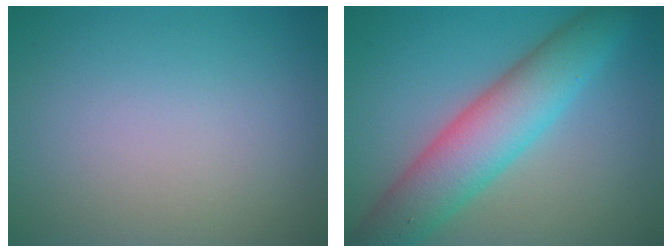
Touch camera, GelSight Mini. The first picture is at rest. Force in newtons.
{"total": 7.4, "press": 7.4, "slide": 0.4}